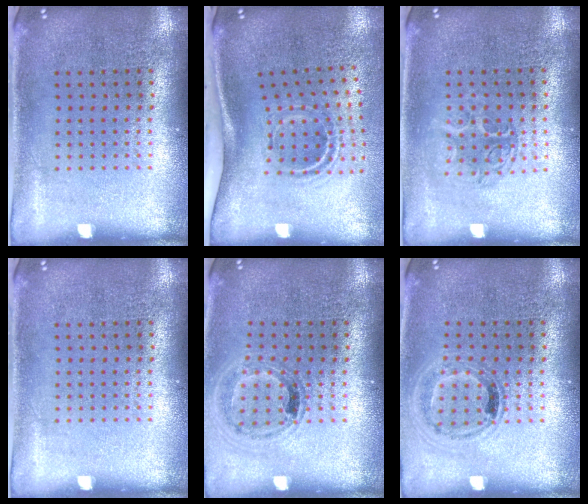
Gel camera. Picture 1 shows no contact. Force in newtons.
{"total": 2.1, "press": 1.2, "slide": 1.8}
{"total": 1.3, "press": 1.1, "slide": 0.7}
{"total": 0.0}
{"total": 0.9, "press": 0.9, "slide": 0.1}
{"total": 1.0, "press": 1.0, "slide": 0.3}